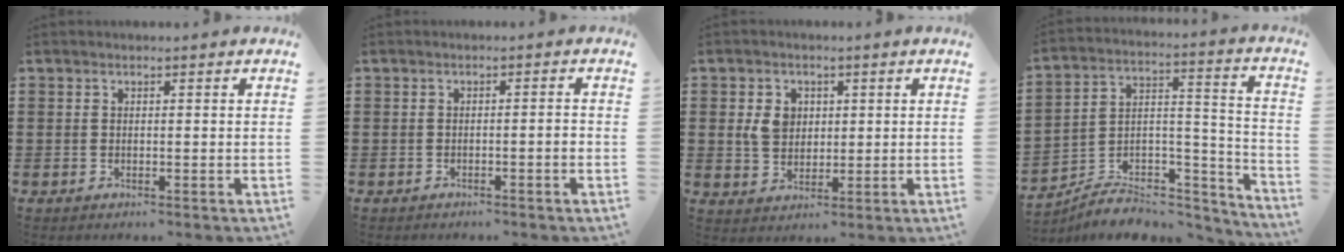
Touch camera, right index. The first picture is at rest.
{"total": 1.4, "force": [-0.9, -0.1, 1.0], "torque": [-0.016, -0.004, -0.018]}
{"total": 4.4, "force": [0.7, 3.3, 2.8], "torque": [-0.073, 0.008, 0.008]}
{"total": 6.5, "force": [-5.4, 3.1, 1.8], "torque": [-0.030, 0.010, -0.102]}